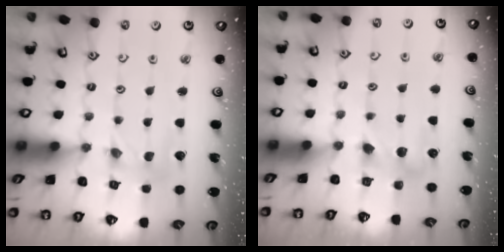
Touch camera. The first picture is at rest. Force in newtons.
{"total": 4.9, "press": 4.8, "slide": 0.5}